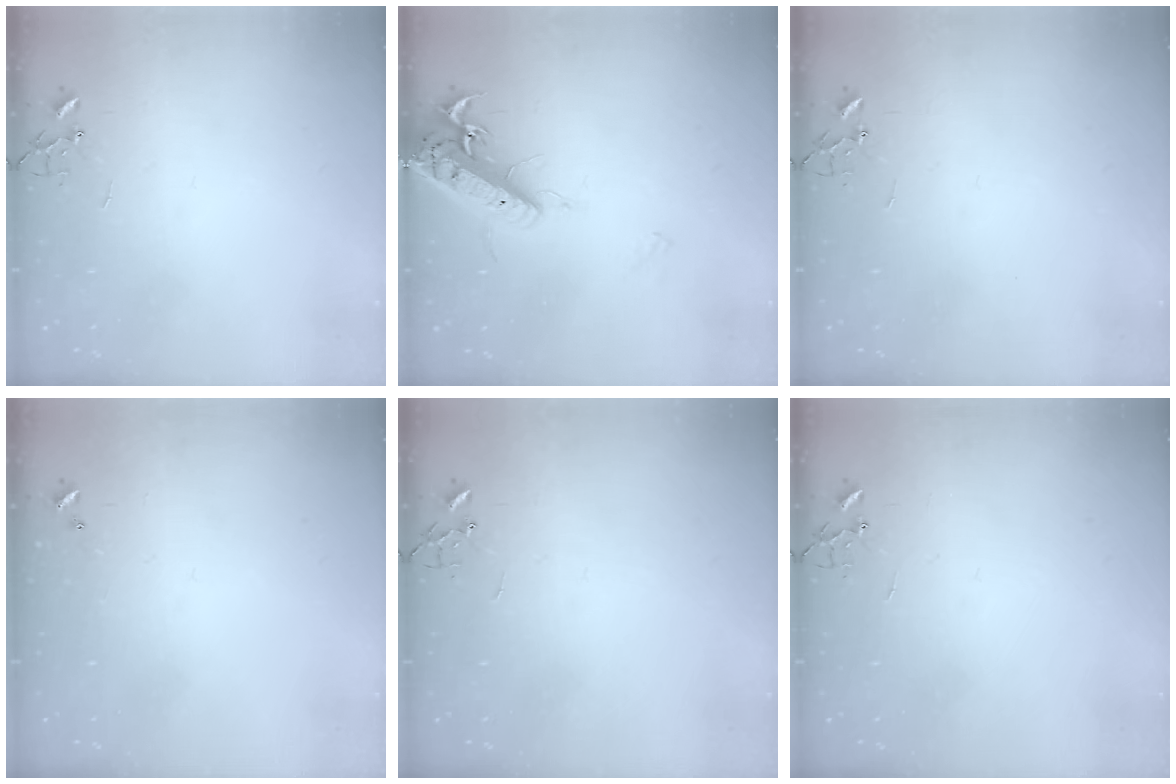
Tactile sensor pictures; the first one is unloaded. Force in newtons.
{"total": 17.1, "press": 16.8, "slide": 3.3}
{"total": 0.0}
{"total": 0.0}
{"total": 0.0}
{"total": 0.0}